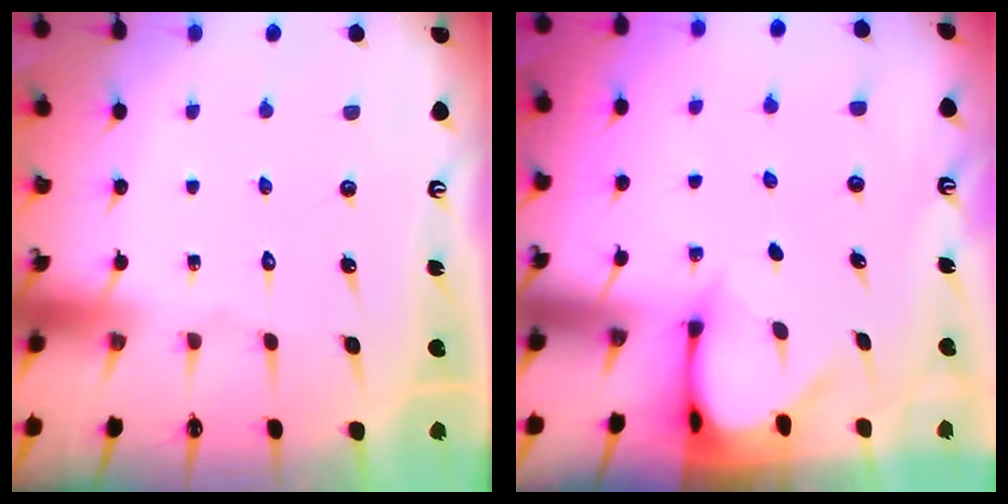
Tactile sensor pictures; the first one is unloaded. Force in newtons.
{"total": 3.3, "press": 3.3, "slide": 0.3}